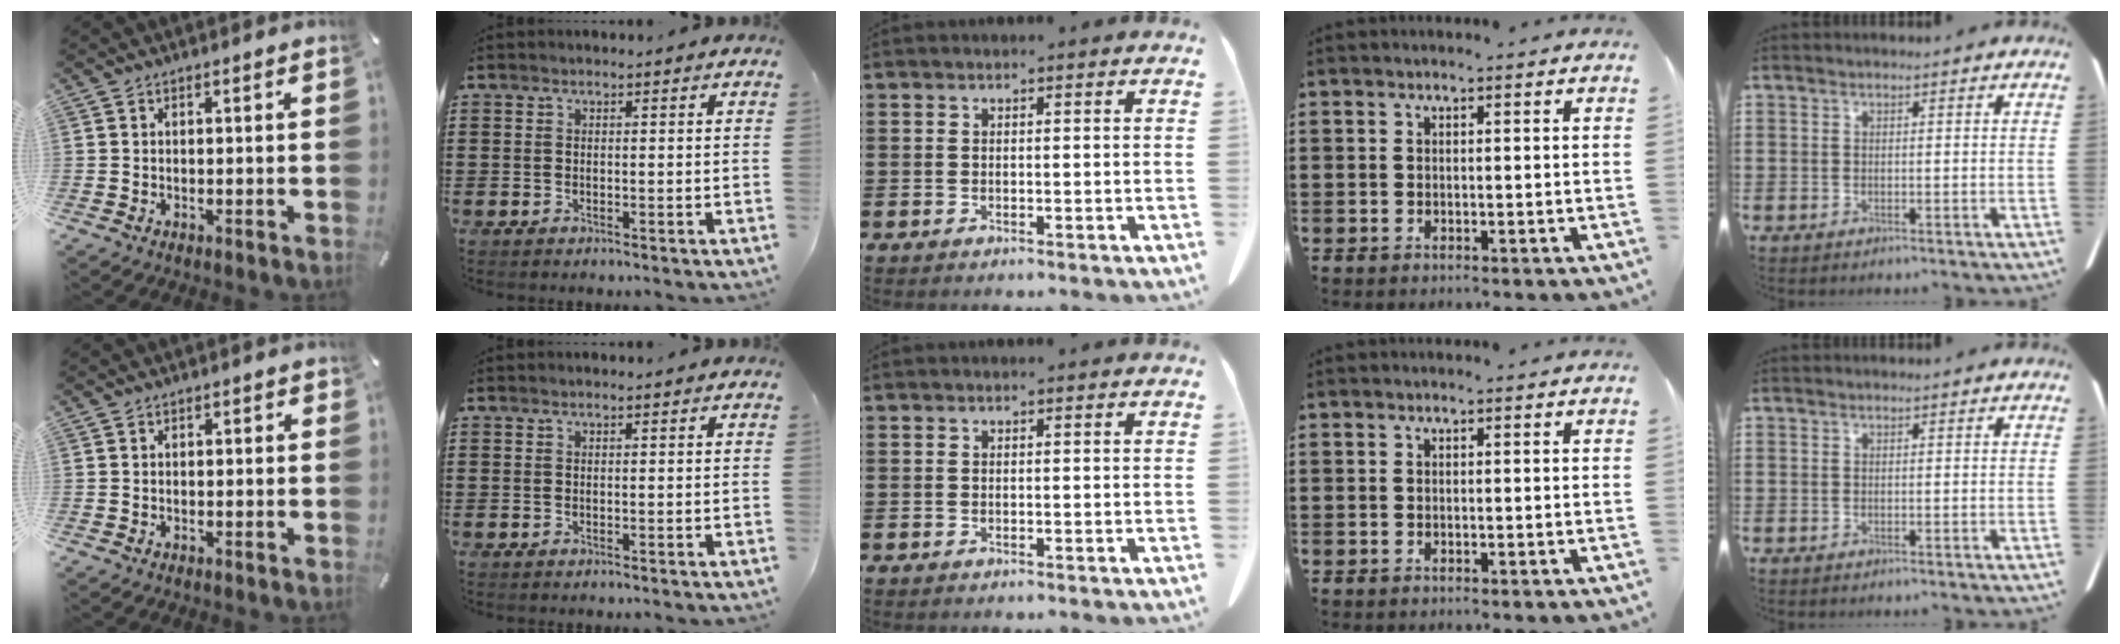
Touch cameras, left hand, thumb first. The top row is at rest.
{"thumb": {"total": 0.7, "force": [-0.2, 0.5, 0.4], "torque": [-0.007, 0.002, -0.005]}}